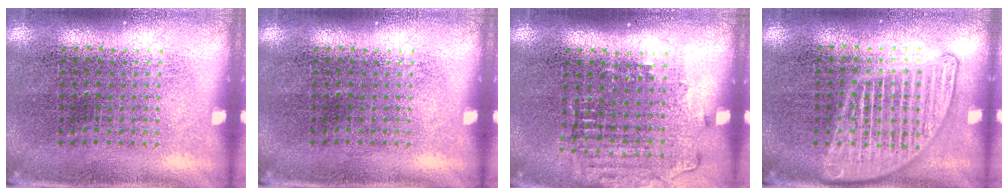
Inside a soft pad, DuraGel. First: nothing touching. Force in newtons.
{"total": 0.0}
{"total": 1.5, "press": 1.3, "slide": 0.7}
{"total": 2.9, "press": 2.9, "slide": 0.3}